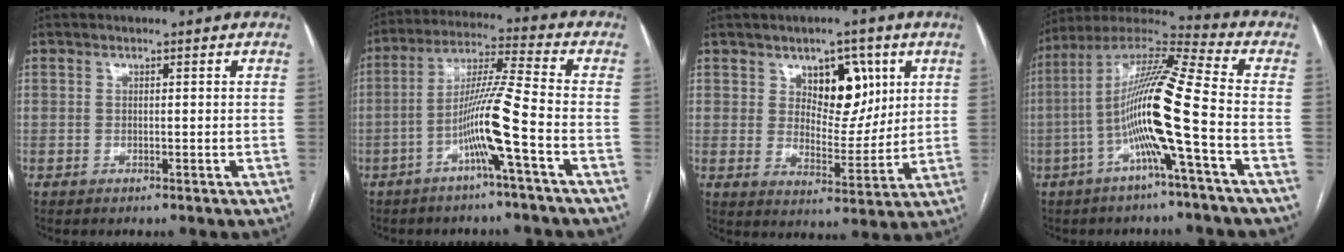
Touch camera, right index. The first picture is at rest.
{"total": 9.9, "force": [-3.9, -1.5, 9.0], "torque": [-0.176, 0.010, -0.075]}
{"total": 8.9, "force": [3.8, 4.8, 6.3], "torque": [-0.087, 0.007, 0.067]}
{"total": 15.1, "force": [-3.8, -0.9, 14.5], "torque": [-0.277, 0.012, -0.083]}